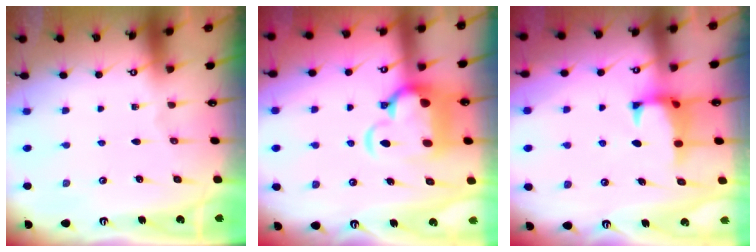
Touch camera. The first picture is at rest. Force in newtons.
{"total": 5.8, "press": 5.6, "slide": 1.6}
{"total": 0.9, "press": 0.3, "slide": 0.8}